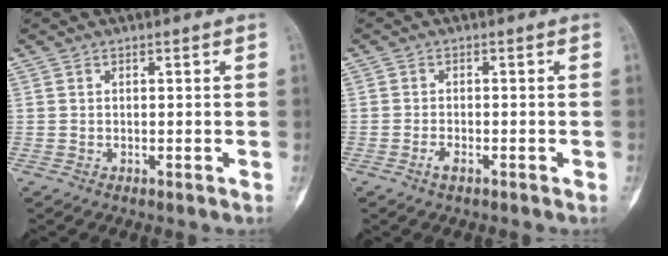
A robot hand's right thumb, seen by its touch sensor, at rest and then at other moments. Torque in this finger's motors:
{"motor_torque": [-0.26, -0.08, 0.05, 0.23, -0.01]}